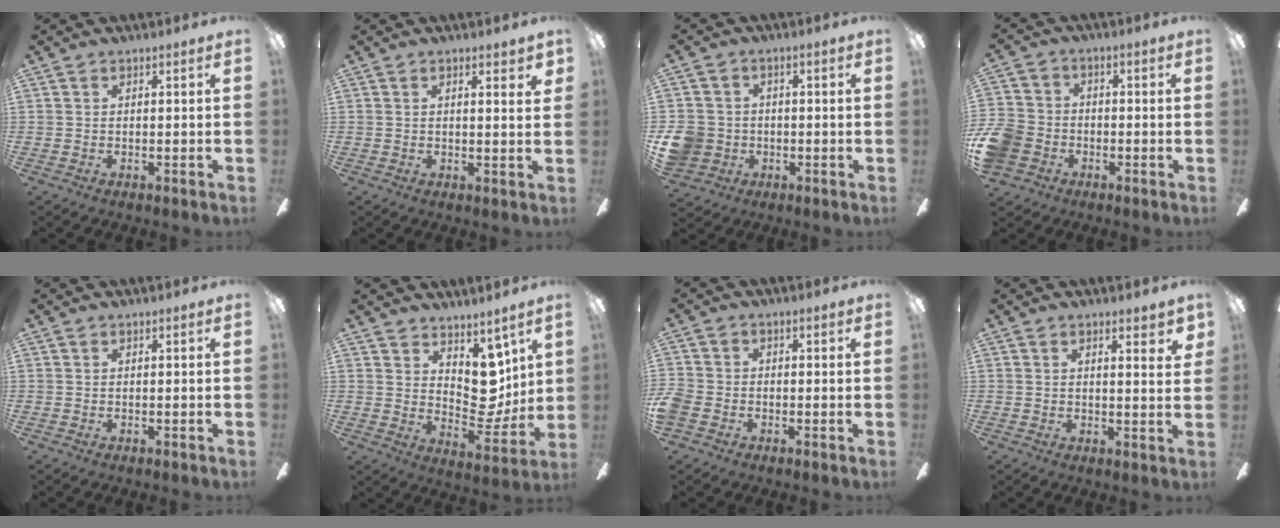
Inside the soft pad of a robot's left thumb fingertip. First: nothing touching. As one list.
[{"total": 2.4, "force": [1.2, 0.3, 2.0], "torque": [-0.034, -0.003, 0.019]}, {"total": 8.4, "force": [-1.8, 7.7, 2.8], "torque": [-0.080, 0.024, -0.030]}, {"total": 9.0, "force": [-3.7, 7.3, 3.7], "torque": [-0.097, 0.037, -0.069]}, {"total": 0.0}, {"total": 11.0, "force": [5.3, 7.5, 5.9], "torque": [-0.060, -0.056, 0.107]}, {"total": 3.9, "force": [-1.8, 3.0, 1.6], "torque": [-0.030, 0.015, -0.032]}, {"total": 3.5, "force": [1.8, 0.7, 2.9], "torque": [-0.036, -0.008, 0.026]}]